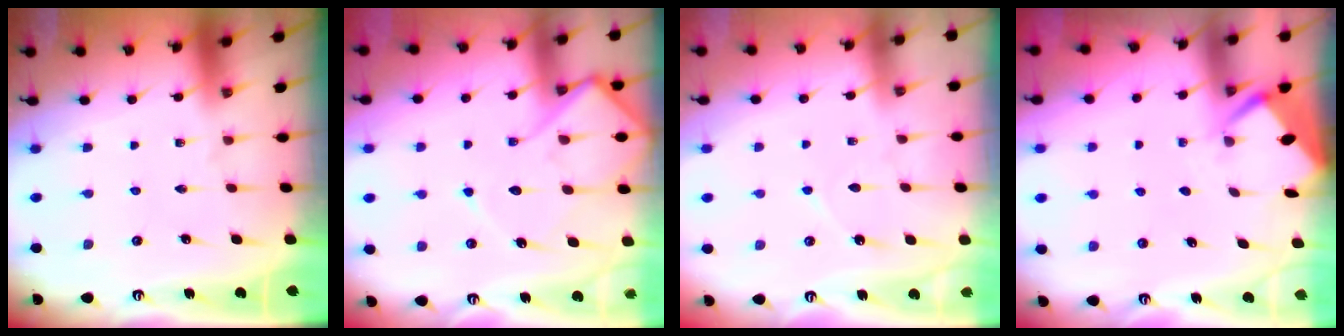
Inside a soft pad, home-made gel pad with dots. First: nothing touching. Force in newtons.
{"total": 11.8, "press": 11.8, "slide": 1.1}
{"total": 3.7, "press": 3.7, "slide": 0.3}
{"total": 2.7, "press": 2.6, "slide": 0.4}